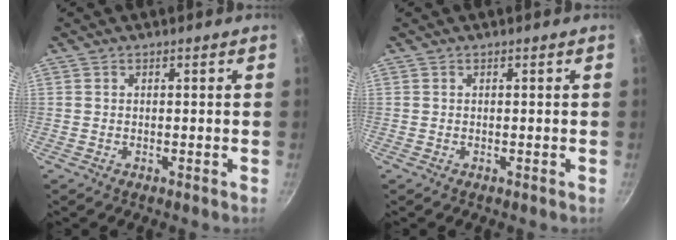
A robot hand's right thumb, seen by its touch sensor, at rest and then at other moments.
{"total": 0.0}